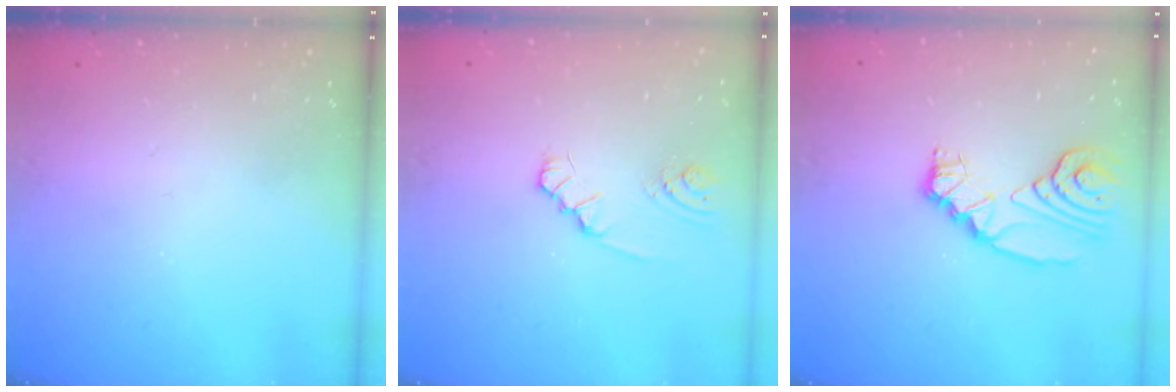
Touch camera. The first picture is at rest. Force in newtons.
{"total": 1.8, "press": 1.8, "slide": 0.2}
{"total": 9.3, "press": 9.3, "slide": 0.8}